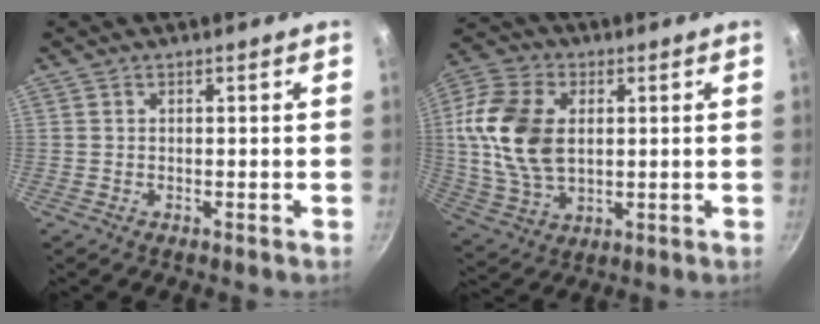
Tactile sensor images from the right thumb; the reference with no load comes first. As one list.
[{"total": 16.8, "force": [1.9, 11.2, 12.4], "torque": [-0.230, 0.001, 0.036]}]